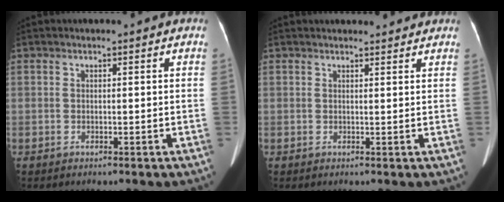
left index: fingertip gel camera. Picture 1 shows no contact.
{"total": 6.3, "force": [5.8, 1.5, 1.8], "torque": [-0.016, 0.023, 0.067]}